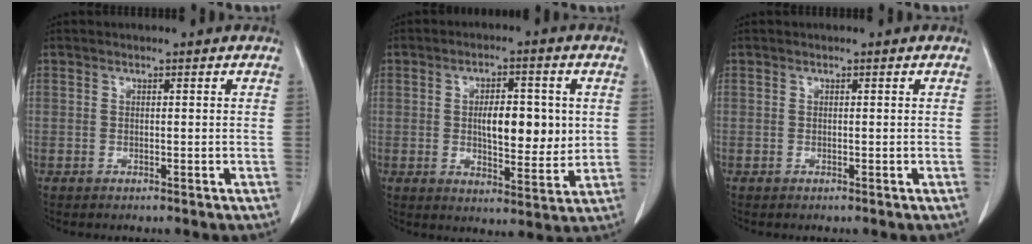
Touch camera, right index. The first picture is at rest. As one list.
[{"total": 9.1, "force": [1.0, 3.4, 8.4], "torque": [-0.131, 0.001, 0.019]}, {"total": 0.0}]